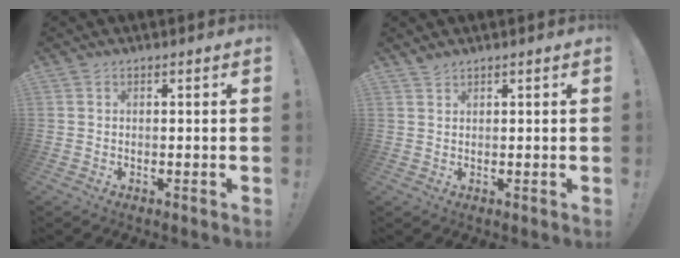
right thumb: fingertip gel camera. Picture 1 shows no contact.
{"total": 1.4, "force": [1.3, 0.4, 0.4], "torque": [-0.003, -0.003, 0.023]}